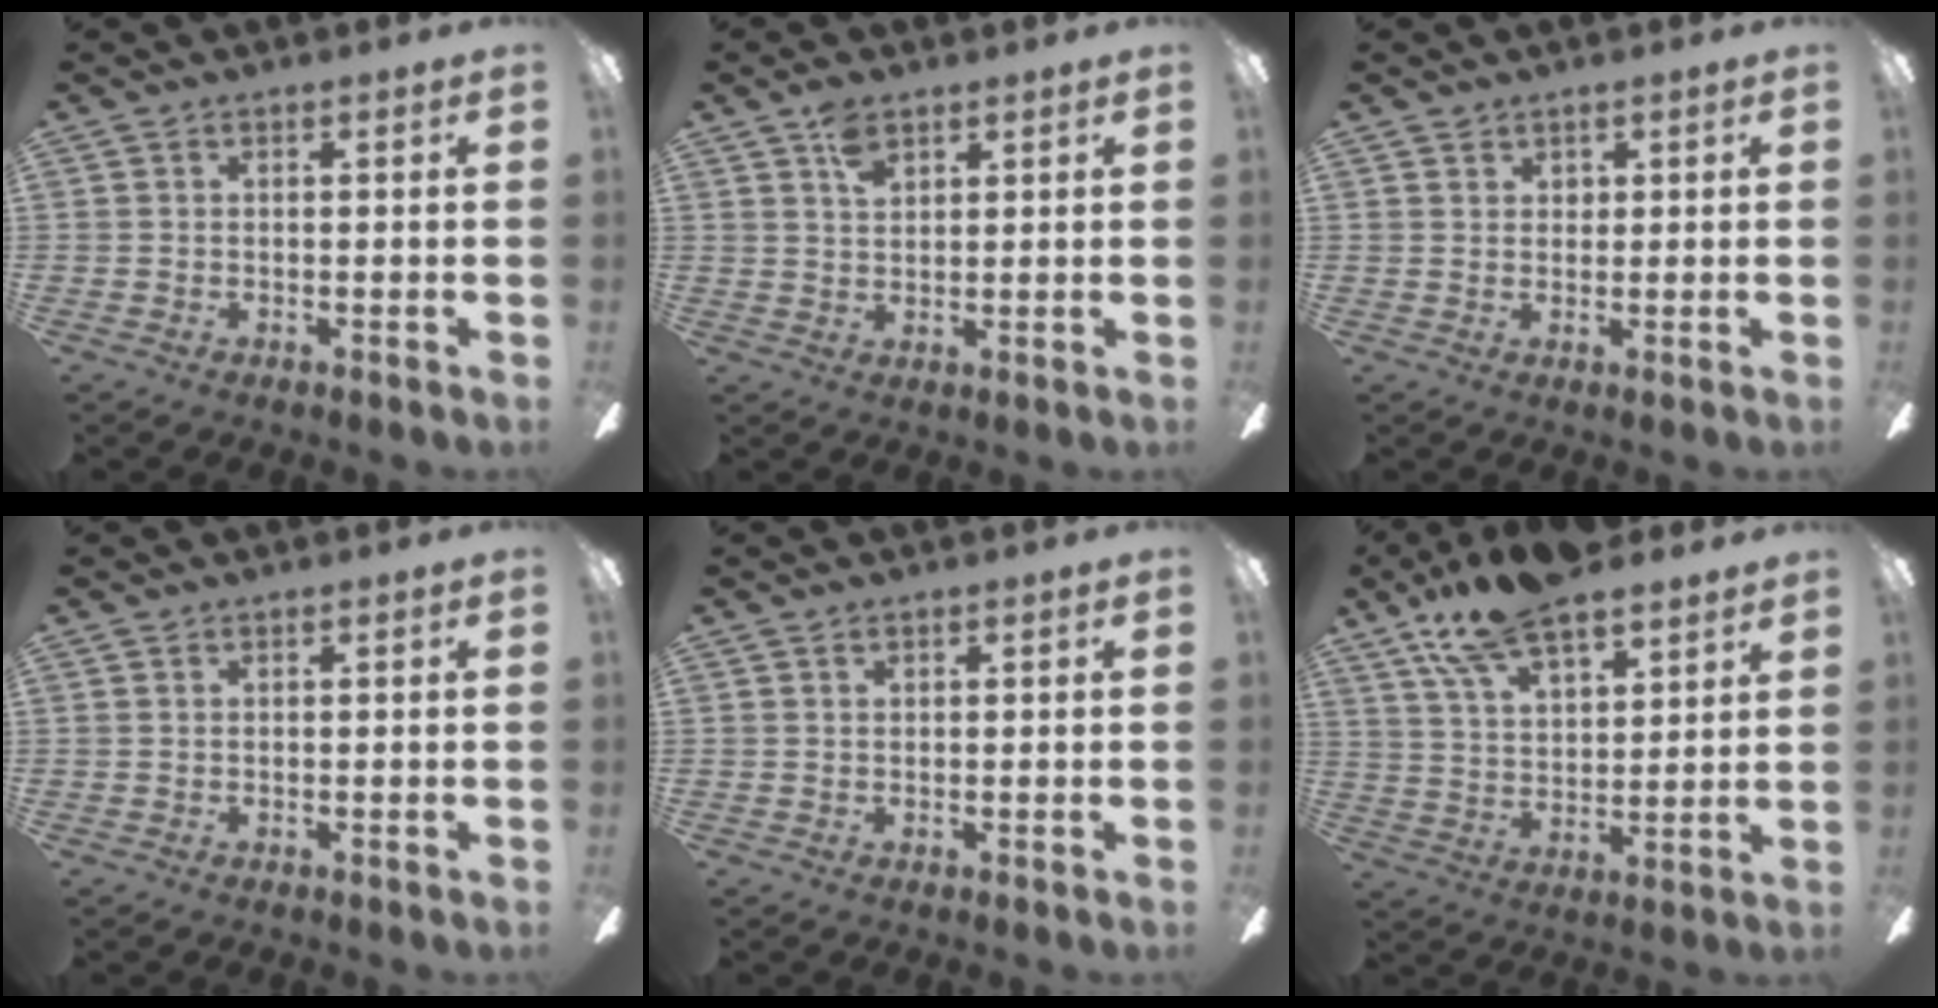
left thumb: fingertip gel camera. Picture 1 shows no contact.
{"total": 4.3, "force": [2.8, 2.4, 2.2], "torque": [-0.034, -0.006, 0.050]}
{"total": 1.9, "force": [1.4, 1.3, 0.0], "torque": [0.007, 0.000, 0.024]}
{"total": 0.0}
{"total": 0.6, "force": [0.5, 0.4, 0.1], "torque": [-0.003, 0.001, 0.009]}
{"total": 14.6, "force": [11.2, 5.3, 7.8], "torque": [-0.154, -0.048, 0.202]}